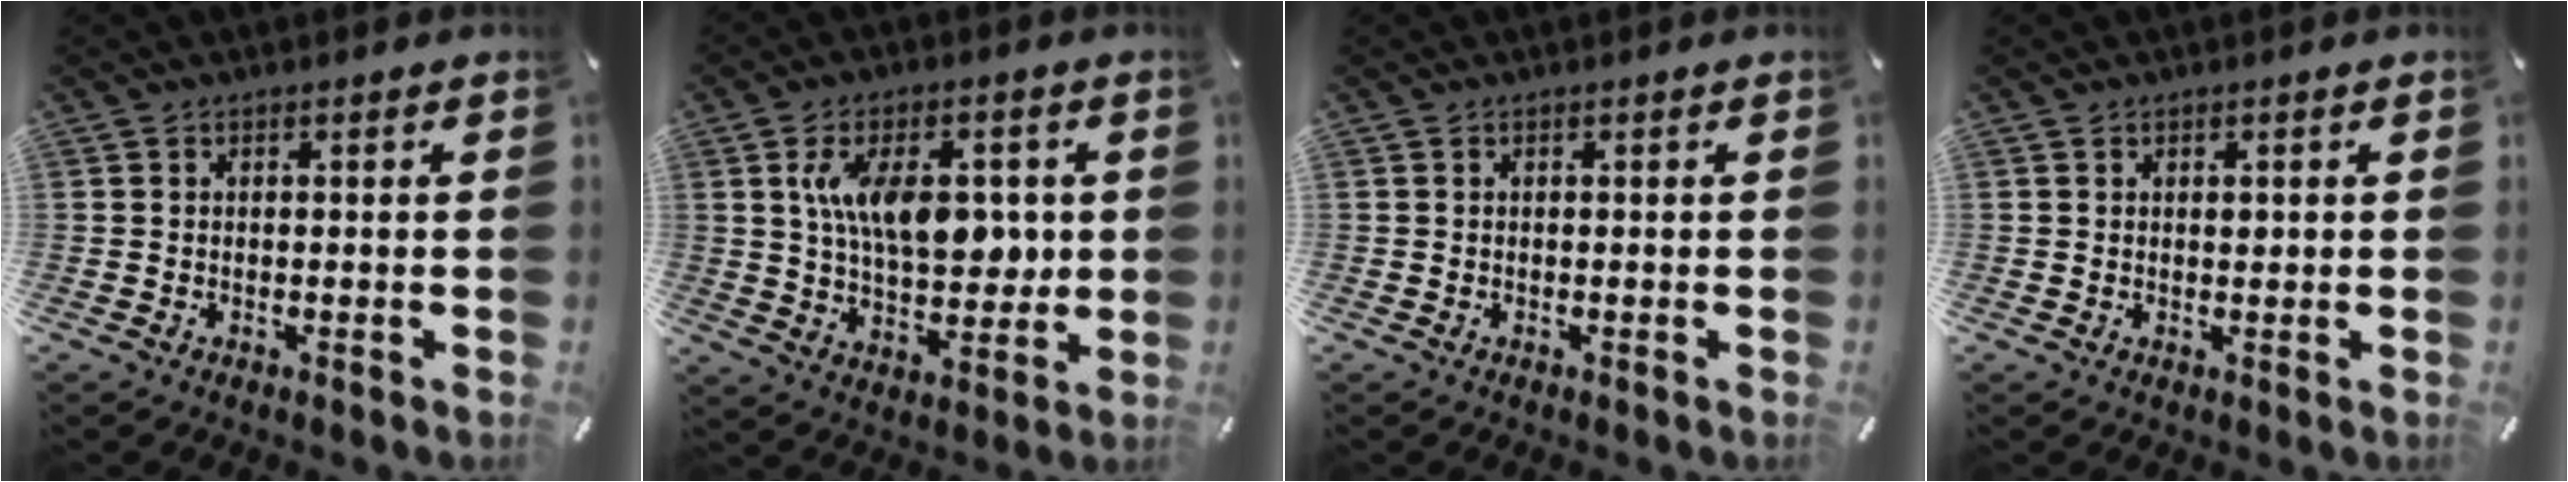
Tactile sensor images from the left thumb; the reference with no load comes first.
{"total": 14.7, "force": [2.9, 8.2, 11.9], "torque": [-0.205, -0.001, 0.047]}
{"total": 0.0}
{"total": 1.0, "force": [0.4, 0.7, 0.6], "torque": [-0.012, 0.002, 0.006]}